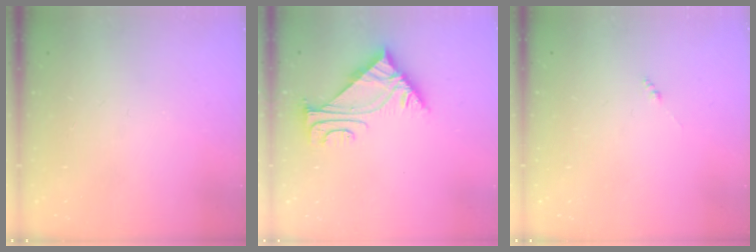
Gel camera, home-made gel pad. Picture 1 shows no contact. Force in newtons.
{"total": 4.9, "press": 4.9, "slide": 0.7}
{"total": 0.0}